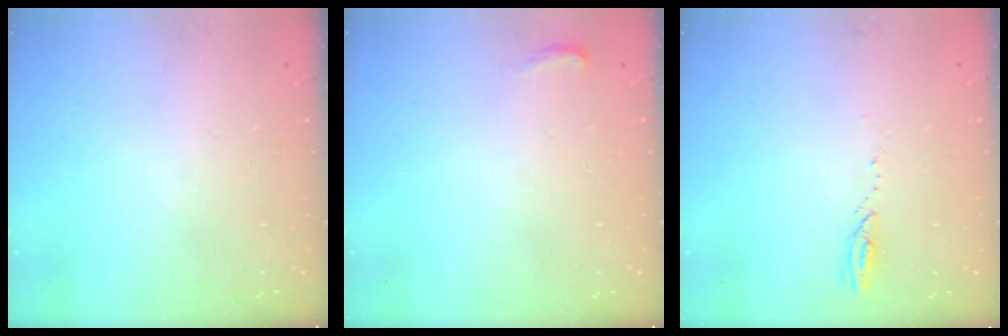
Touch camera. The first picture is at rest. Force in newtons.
{"total": 4.1, "press": 3.8, "slide": 1.5}
{"total": 2.5, "press": 2.5, "slide": 0.2}